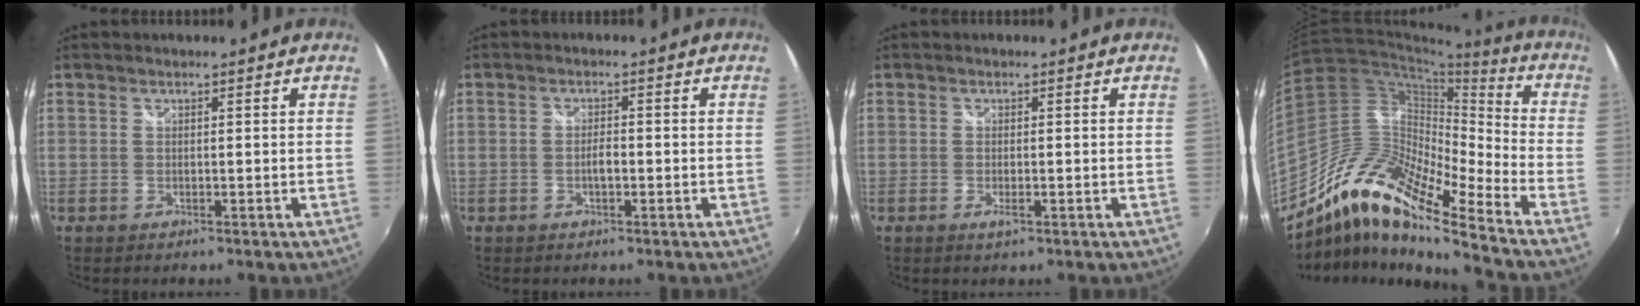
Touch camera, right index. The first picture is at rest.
{"total": 1.7, "force": [-0.6, 0.6, 1.5], "torque": [-0.030, 0.001, -0.012]}
{"total": 1.5, "force": [-0.7, 0.3, 1.3], "torque": [-0.028, -0.004, -0.010]}
{"total": 14.1, "force": [-11.0, 1.6, 8.8], "torque": [-0.140, 0.005, -0.228]}